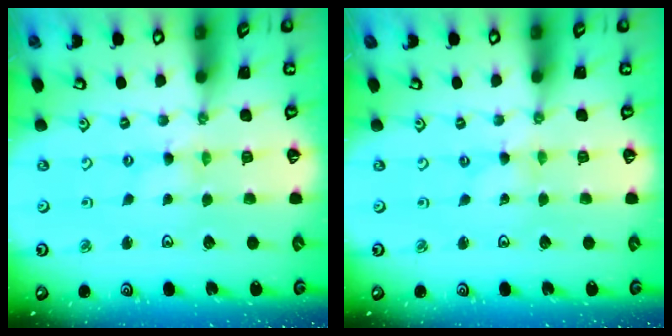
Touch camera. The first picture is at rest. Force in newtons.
{"total": 0.0}